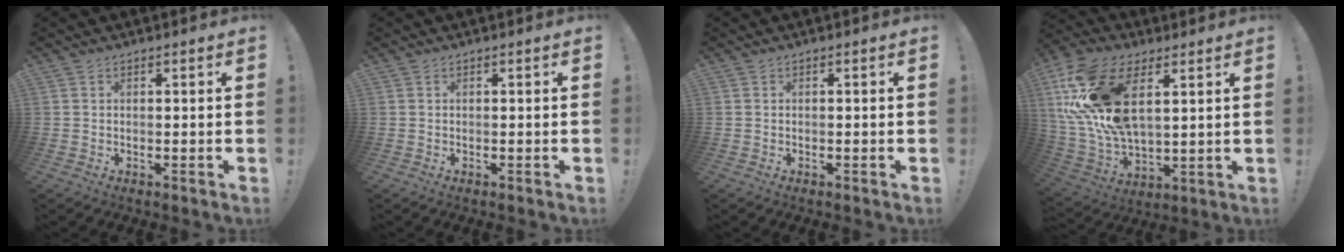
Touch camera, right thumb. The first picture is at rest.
{"total": 0.0}
{"total": 0.0}
{"total": 22.3, "force": [9.2, 12.8, 15.8], "torque": [-0.321, -0.037, 0.174]}